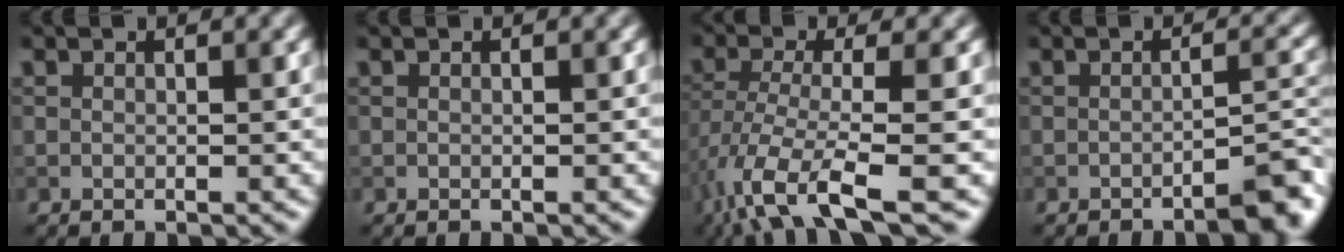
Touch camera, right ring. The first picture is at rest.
{"total": 0.0}
{"total": 7.6, "force": [-4.3, 2.0, 5.9], "torque": [-0.118, -0.010, -0.086]}
{"total": 3.1, "force": [-2.2, 0.5, 2.1], "torque": [-0.020, 0.012, -0.038]}